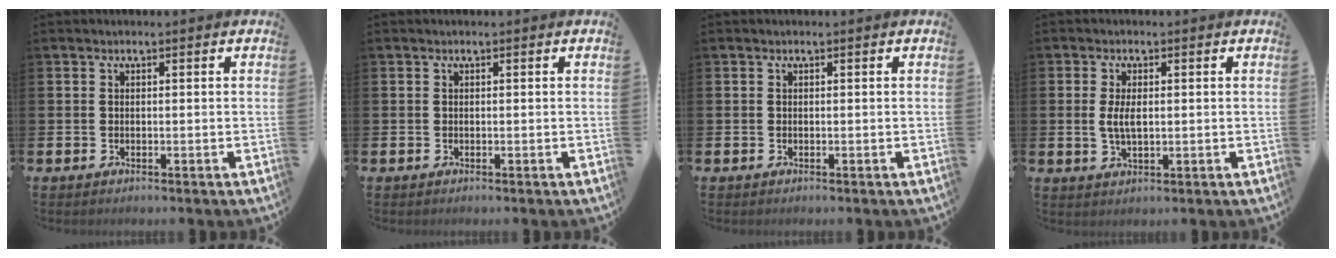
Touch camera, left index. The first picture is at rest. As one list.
[{"total": 0.0}, {"total": 0.0}, {"total": 3.3, "force": [0.4, 1.5, 2.9], "torque": [-0.047, 0.002, 0.002]}]